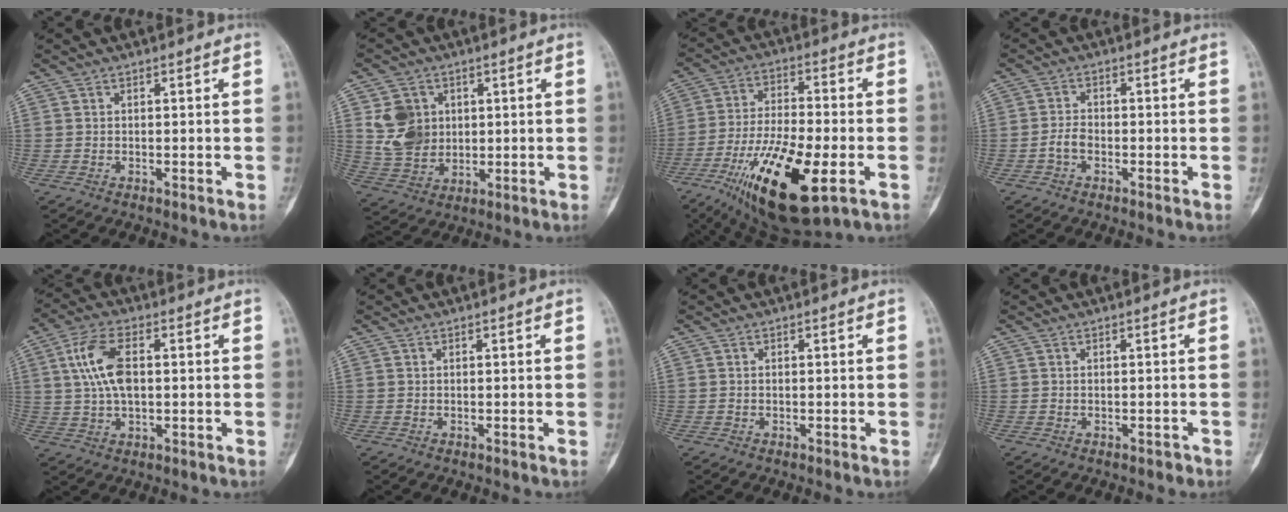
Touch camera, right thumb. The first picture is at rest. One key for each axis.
{"total": 9.7, "fx": 2.4, "fy": 7.9, "fz": 5.0, "tx": -0.064, "ty": -0.011, "tz": 0.057}
{"total": 21.4, "fx": -8.5, "fy": 7.4, "fz": 18.2, "tx": -0.354, "ty": 0.000, "tz": -0.139}
{"total": 2.5, "fx": -1.2, "fy": 1.6, "fz": 1.6, "tx": -0.030, "ty": 0.012, "tz": -0.027}
{"total": 9.6, "fx": 1.6, "fy": 4.8, "fz": 8.1, "tx": -0.165, "ty": 0.009, "tz": 0.030}
{"total": 0.0}
{"total": 0.0}
{"total": 0.7, "fx": -0.5, "fy": 0.4, "fz": 0.1, "tx": -0.003, "ty": 0.004, "tz": -0.009}